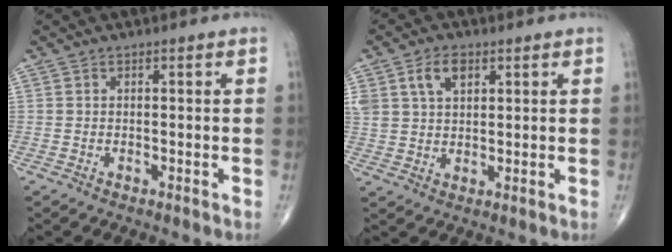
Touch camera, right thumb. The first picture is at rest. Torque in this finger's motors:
{"motor_torque": [1.13, 1.05, 0.76, 0.54, 0.03]}